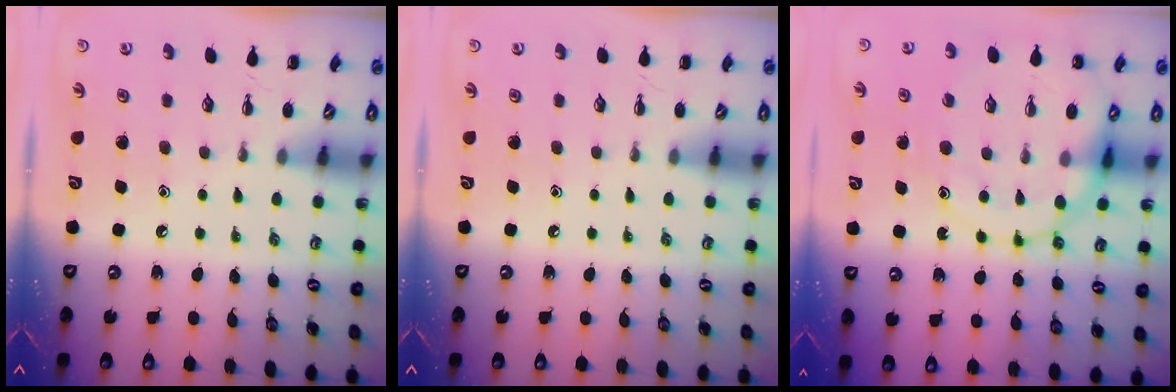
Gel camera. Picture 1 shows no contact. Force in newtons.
{"total": 0.0}
{"total": 15.2, "press": 15.1, "slide": 2.0}